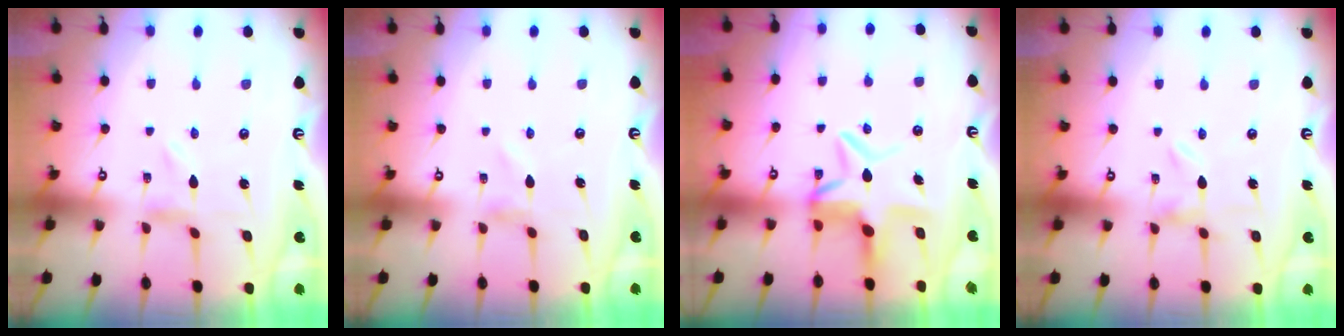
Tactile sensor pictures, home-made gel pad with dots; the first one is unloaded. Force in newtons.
{"total": 0.7, "press": 0.7, "slide": 0.1}
{"total": 8.1, "press": 8.1, "slide": 1.2}
{"total": 0.0}